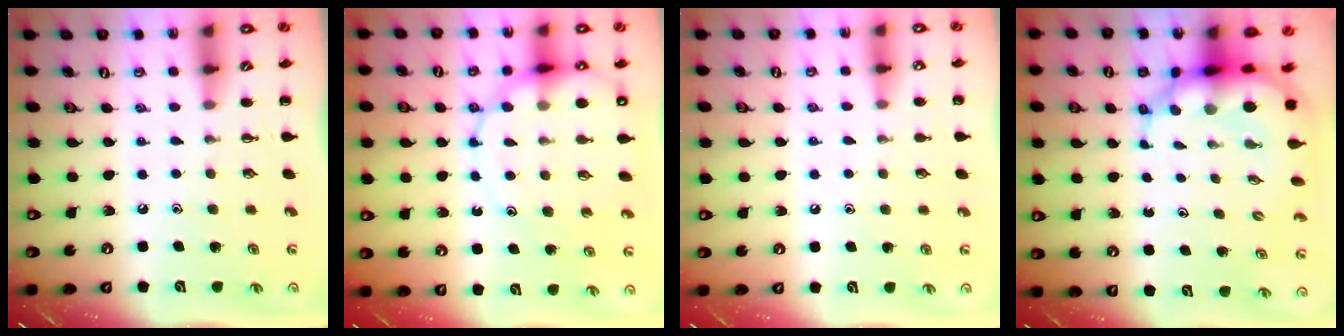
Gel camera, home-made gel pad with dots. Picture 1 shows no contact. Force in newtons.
{"total": 13.4, "press": 13.0, "slide": 3.1}
{"total": 5.1, "press": 4.8, "slide": 1.6}
{"total": 8.4, "press": 8.0, "slide": 2.6}